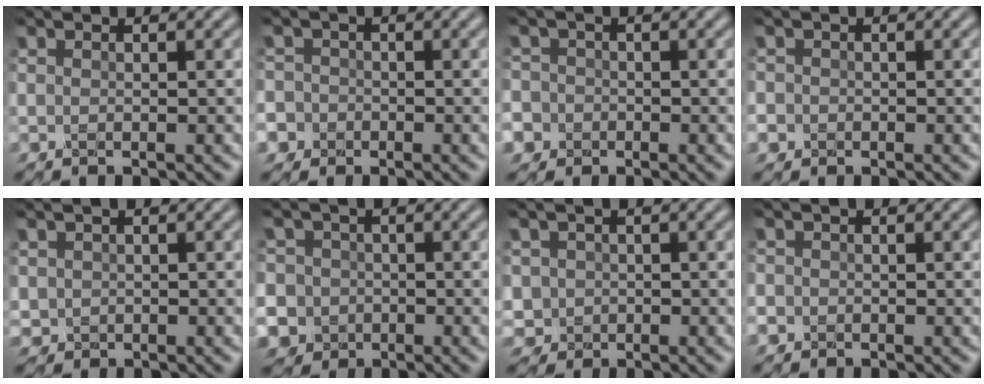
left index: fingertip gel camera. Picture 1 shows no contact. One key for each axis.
{"total": 5.7, "fx": -2.5, "fy": 5.1, "fz": 0.9, "tx": -0.023, "ty": -0.009, "tz": -0.071}
{"total": 6.1, "fx": -2.5, "fy": 5.4, "fz": 1.2, "tx": -0.036, "ty": -0.009, "tz": -0.073}
{"total": 2.1, "fx": -0.7, "fy": 1.9, "fz": 0.4, "tx": 0.000, "ty": 0.001, "tz": -0.018}
{"total": 1.2, "fx": 0.2, "fy": 1.2, "fz": 0.2, "tx": -0.002, "ty": -0.004, "tz": 0.004}
{"total": 10.8, "fx": -3.0, "fy": 10.1, "fz": 2.5, "tx": -0.080, "ty": -0.004, "tz": -0.086}
{"total": 2.0, "fx": -0.2, "fy": 2.0, "fz": 0.0, "tx": 0.007, "ty": 0.000, "tz": 0.001}
{"total": 1.6, "fx": -0.6, "fy": 1.4, "fz": 0.3, "tx": 0.000, "ty": -0.003, "tz": -0.009}